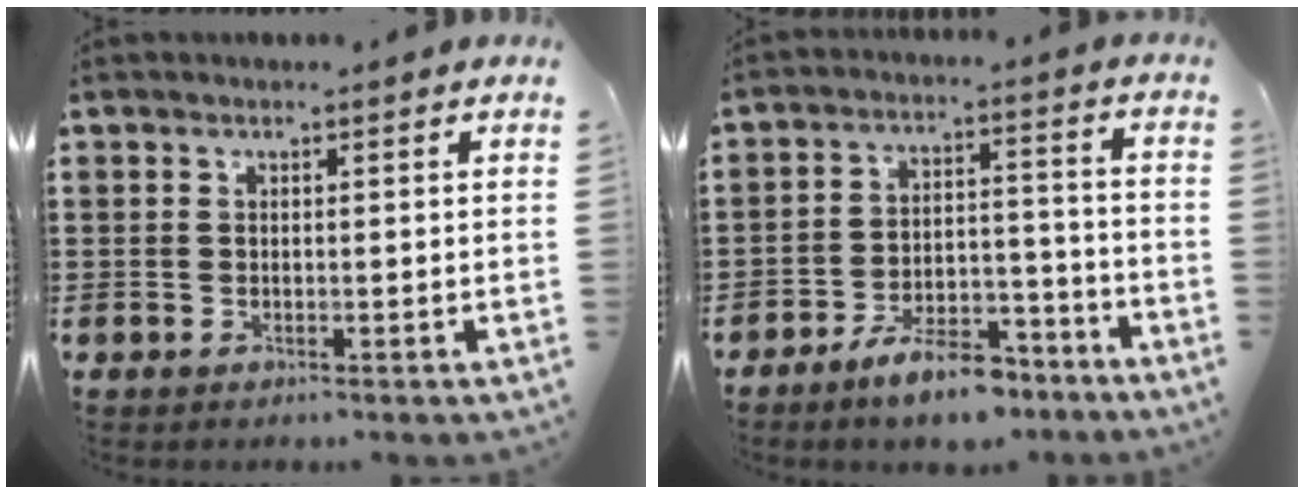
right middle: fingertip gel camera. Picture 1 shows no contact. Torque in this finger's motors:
{"motor_torque": [1.83, -0.31, 0.15, 0.07]}